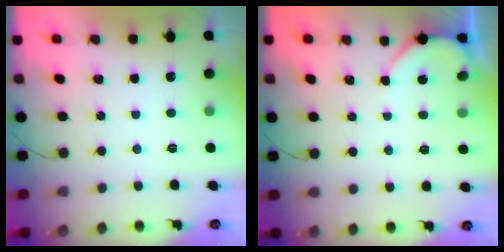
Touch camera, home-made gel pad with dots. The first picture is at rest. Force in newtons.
{"total": 3.2, "press": 3.2, "slide": 0.3}